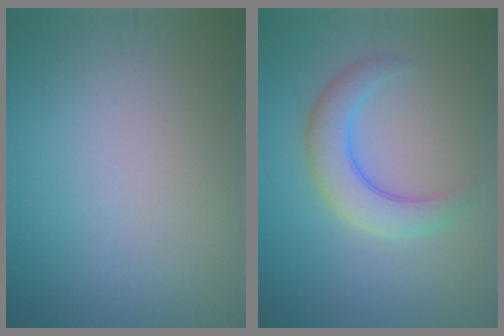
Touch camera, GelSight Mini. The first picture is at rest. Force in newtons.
{"total": 4.2, "press": 4.2, "slide": 0.1}